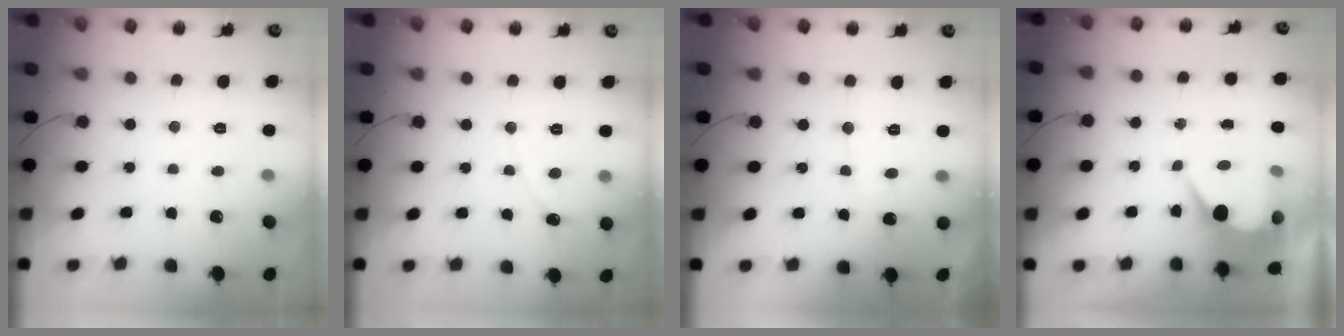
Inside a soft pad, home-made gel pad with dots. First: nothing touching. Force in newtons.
{"total": 0.0}
{"total": 3.5, "press": 3.4, "slide": 0.3}
{"total": 7.0, "press": 7.0, "slide": 0.2}